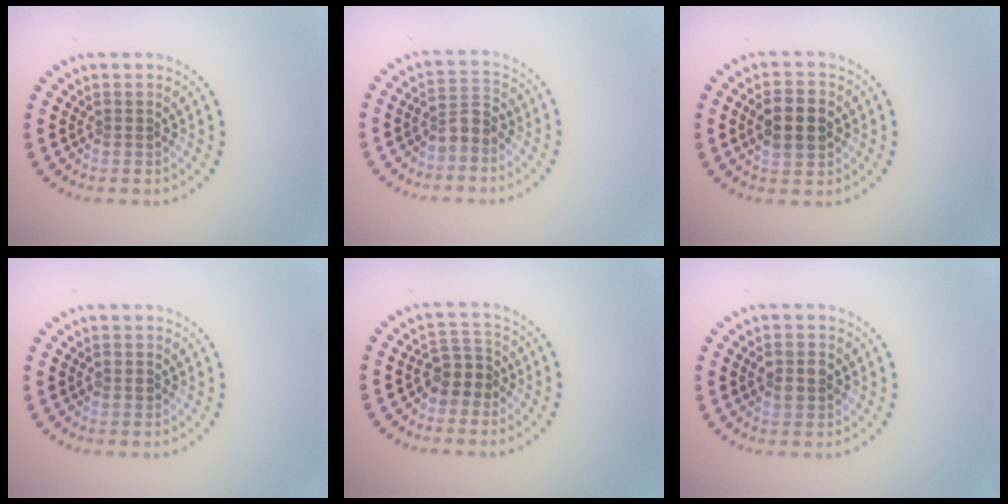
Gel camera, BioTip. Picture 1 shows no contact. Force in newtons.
{"total": 2.6, "press": 2.4, "slide": 1.1}
{"total": 3.8, "press": 3.8, "slide": 0.3}
{"total": 0.9, "press": 0.9, "slide": 0.1}
{"total": 2.9, "press": 2.6, "slide": 1.3}
{"total": 2.9, "press": 2.9, "slide": 0.1}